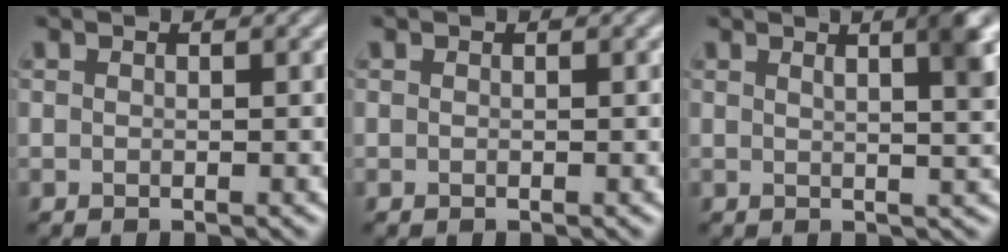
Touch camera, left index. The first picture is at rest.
{"total": 0.0}
{"total": 4.4, "force": [2.1, 1.2, 3.7], "torque": [-0.032, 0.011, 0.022]}